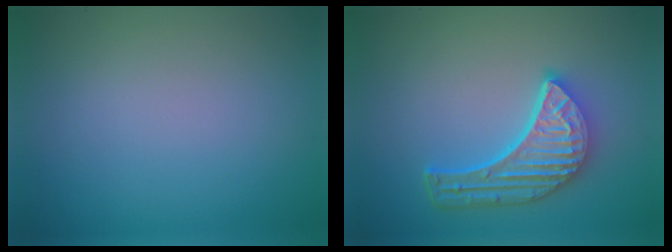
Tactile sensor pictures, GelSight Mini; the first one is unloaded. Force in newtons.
{"total": 5.9, "press": 4.5, "slide": 3.8}